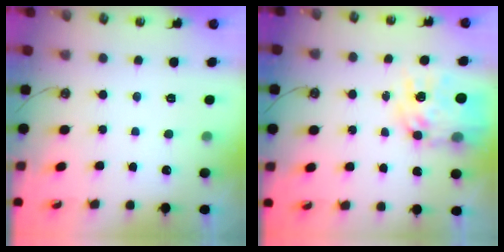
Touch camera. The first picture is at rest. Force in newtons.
{"total": 13.1, "press": 13.0, "slide": 1.2}